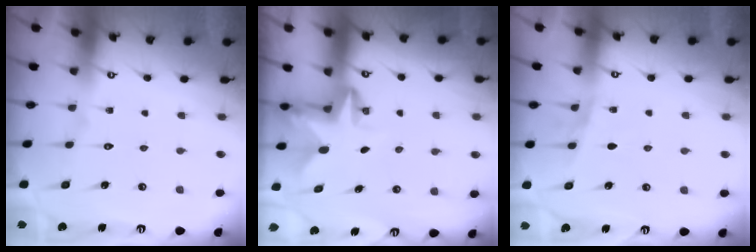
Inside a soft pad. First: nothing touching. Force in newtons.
{"total": 2.8, "press": 2.7, "slide": 0.5}
{"total": 4.7, "press": 4.5, "slide": 1.4}